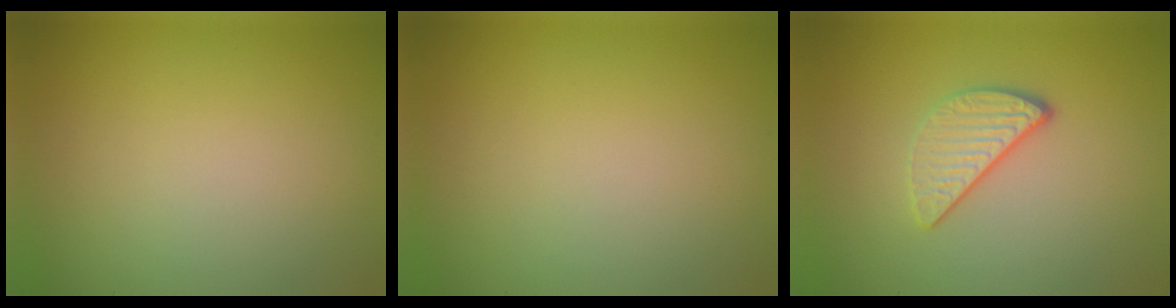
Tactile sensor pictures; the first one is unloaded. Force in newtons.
{"total": 0.0}
{"total": 3.0, "press": 2.4, "slide": 1.9}